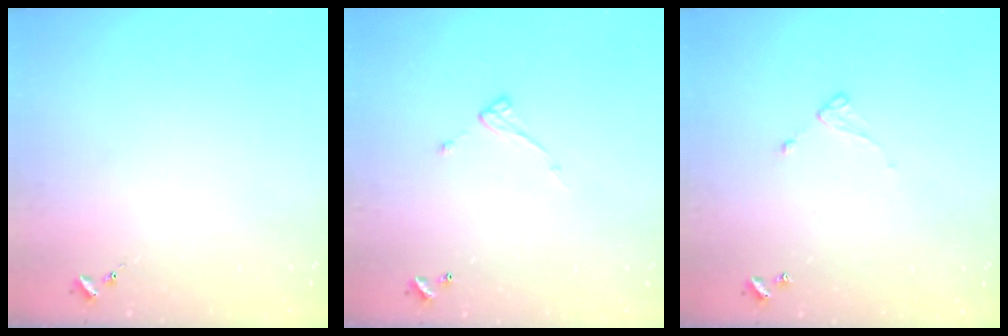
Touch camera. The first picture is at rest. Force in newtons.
{"total": 7.3, "press": 7.3, "slide": 0.5}
{"total": 5.8, "press": 5.8, "slide": 0.5}